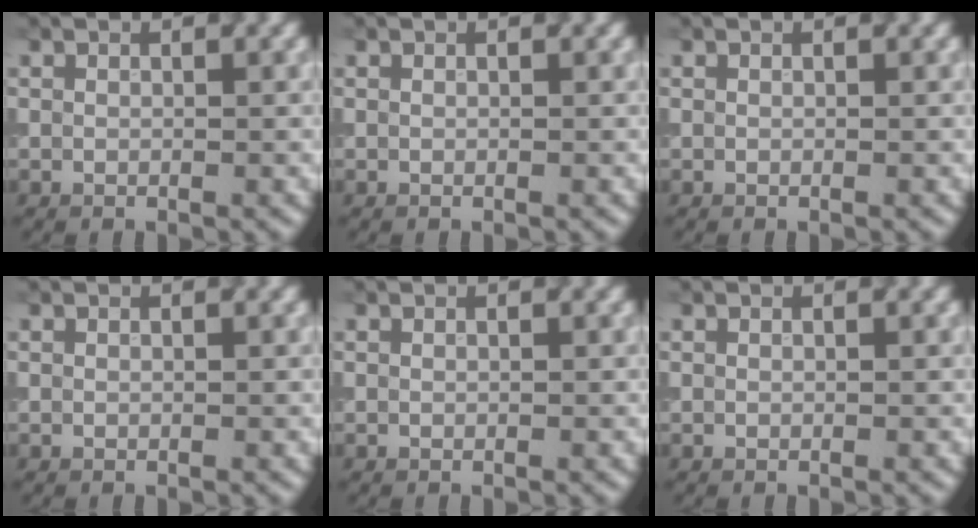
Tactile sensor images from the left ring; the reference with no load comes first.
{"total": 0.0}
{"total": 0.0}
{"total": 0.0}
{"total": 0.0}
{"total": 0.0}